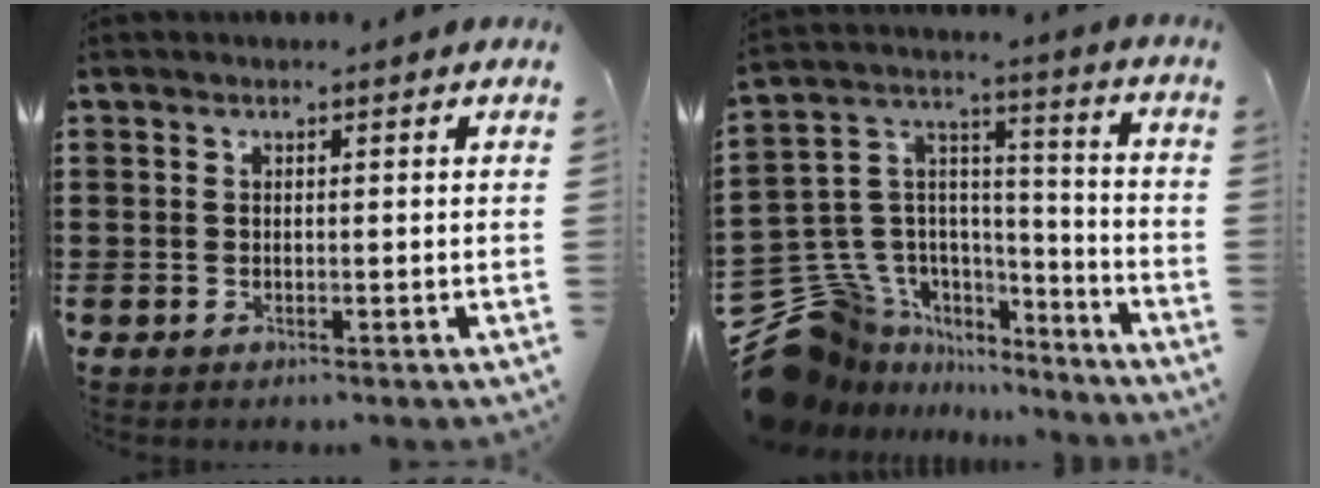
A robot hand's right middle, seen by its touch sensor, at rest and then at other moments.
{"total": 11.7, "force": [-7.5, 8.8, 1.9], "torque": [-0.082, 0.008, -0.132]}